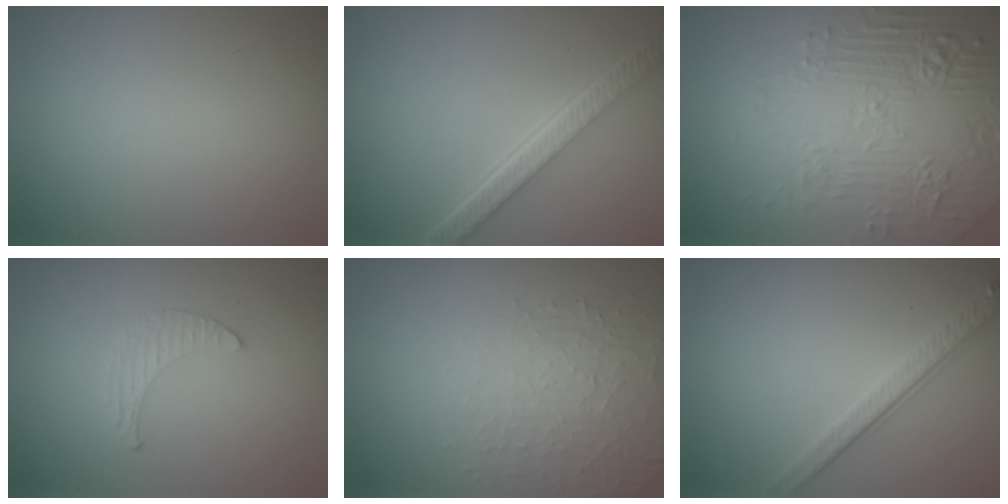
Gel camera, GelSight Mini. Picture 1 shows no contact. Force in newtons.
{"total": 5.0, "press": 3.7, "slide": 3.4}
{"total": 7.8, "press": 5.6, "slide": 5.4}
{"total": 0.5, "press": 0.5, "slide": 0.2}
{"total": 1.9, "press": 1.4, "slide": 1.3}
{"total": 3.2, "press": 2.5, "slide": 2.1}